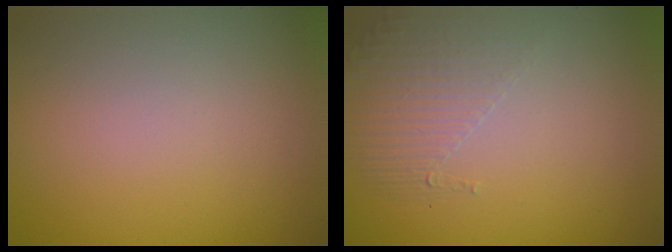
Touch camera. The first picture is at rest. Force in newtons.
{"total": 1.7, "press": 0.9, "slide": 1.4}